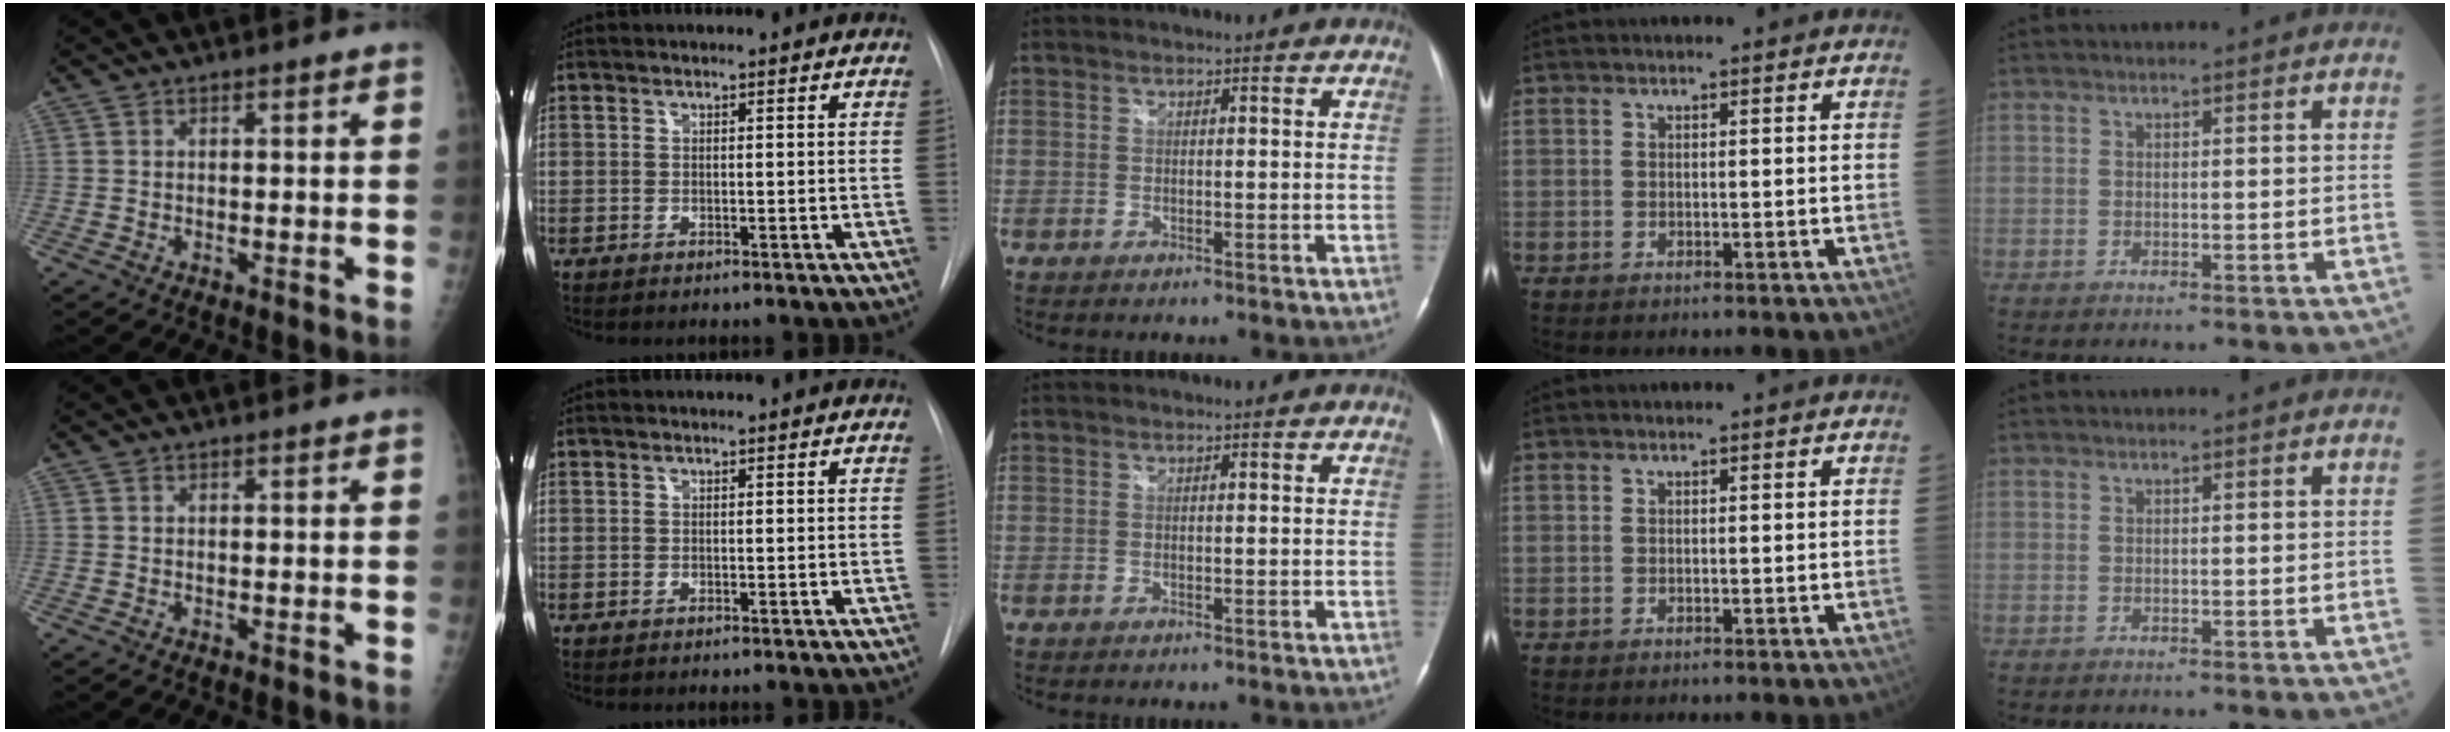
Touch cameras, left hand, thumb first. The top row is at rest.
{}